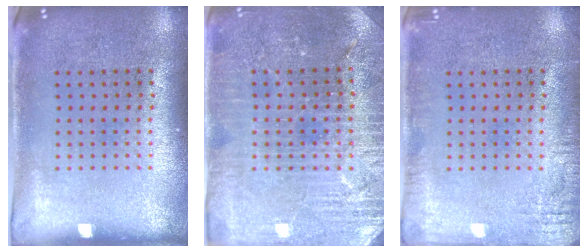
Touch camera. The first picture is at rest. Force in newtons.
{"total": 3.7, "press": 3.6, "slide": 0.9}
{"total": 2.0, "press": 2.0, "slide": 0.2}